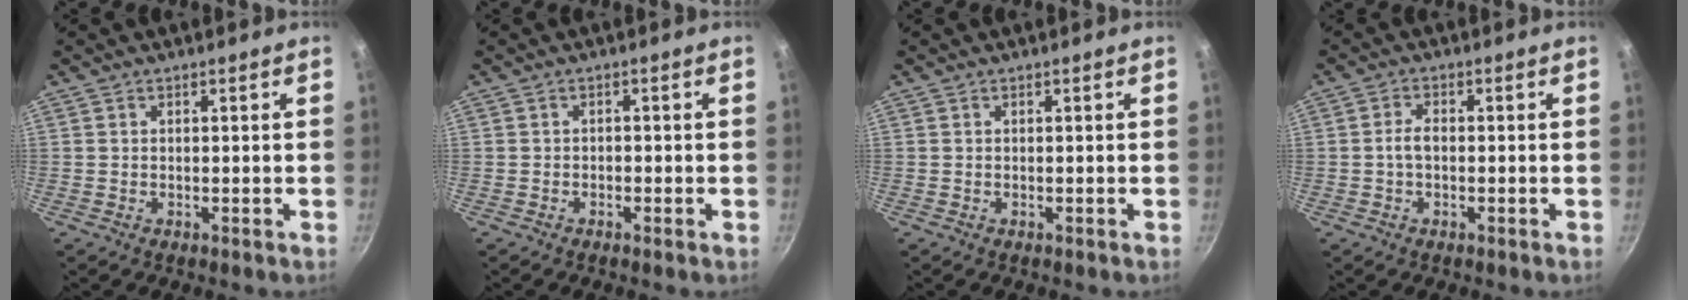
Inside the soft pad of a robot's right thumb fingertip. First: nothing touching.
{"total": 0.9, "force": [-0.6, 0.6, 0.3], "torque": [-0.008, 0.006, -0.011]}
{"total": 0.0}
{"total": 2.7, "force": [-0.3, 1.6, 2.2], "torque": [-0.039, 0.013, -0.009]}